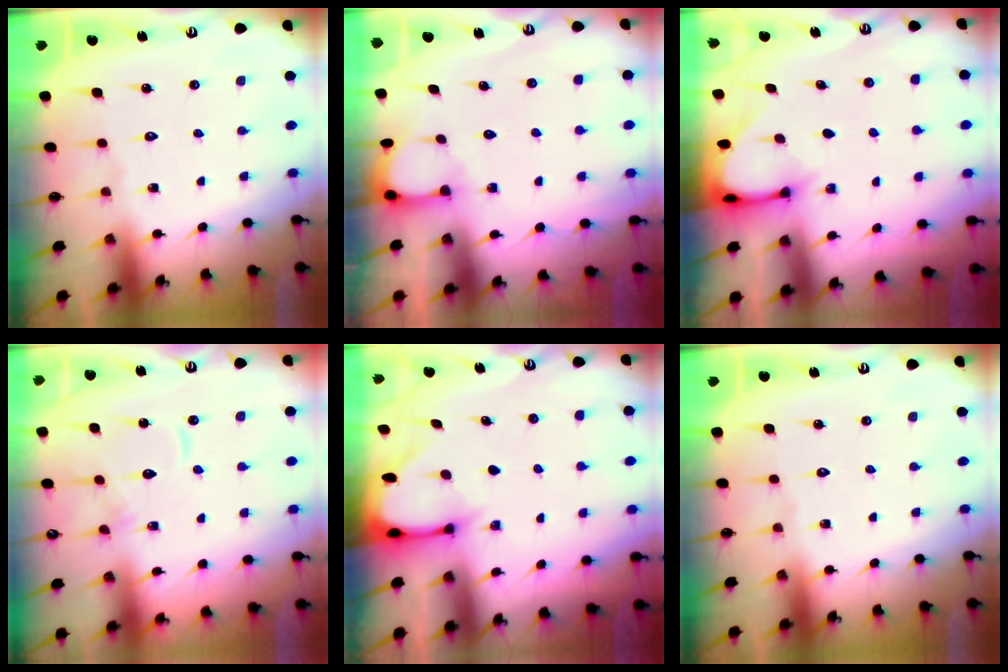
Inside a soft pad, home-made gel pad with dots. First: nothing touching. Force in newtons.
{"total": 2.1, "press": 2.1, "slide": 0.3}
{"total": 3.1, "press": 3.1, "slide": 0.2}
{"total": 10.3, "press": 10.2, "slide": 0.7}
{"total": 2.6, "press": 2.6, "slide": 0.3}
{"total": 0.0}